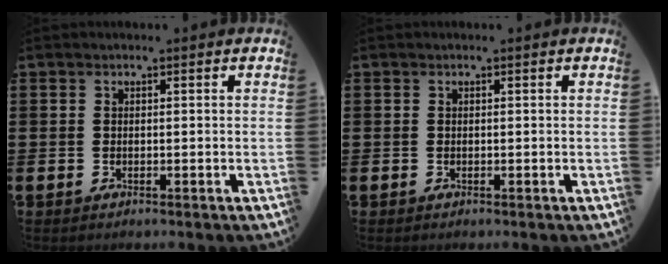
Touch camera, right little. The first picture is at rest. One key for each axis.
{"total": 0.0}